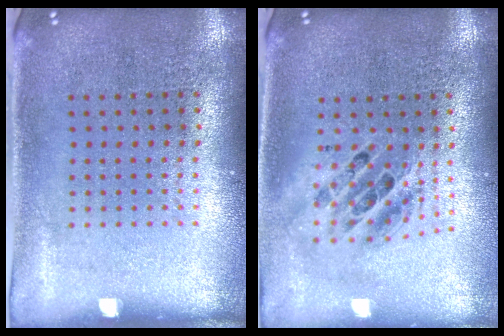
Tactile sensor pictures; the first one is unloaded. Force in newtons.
{"total": 1.8, "press": 1.4, "slide": 1.1}